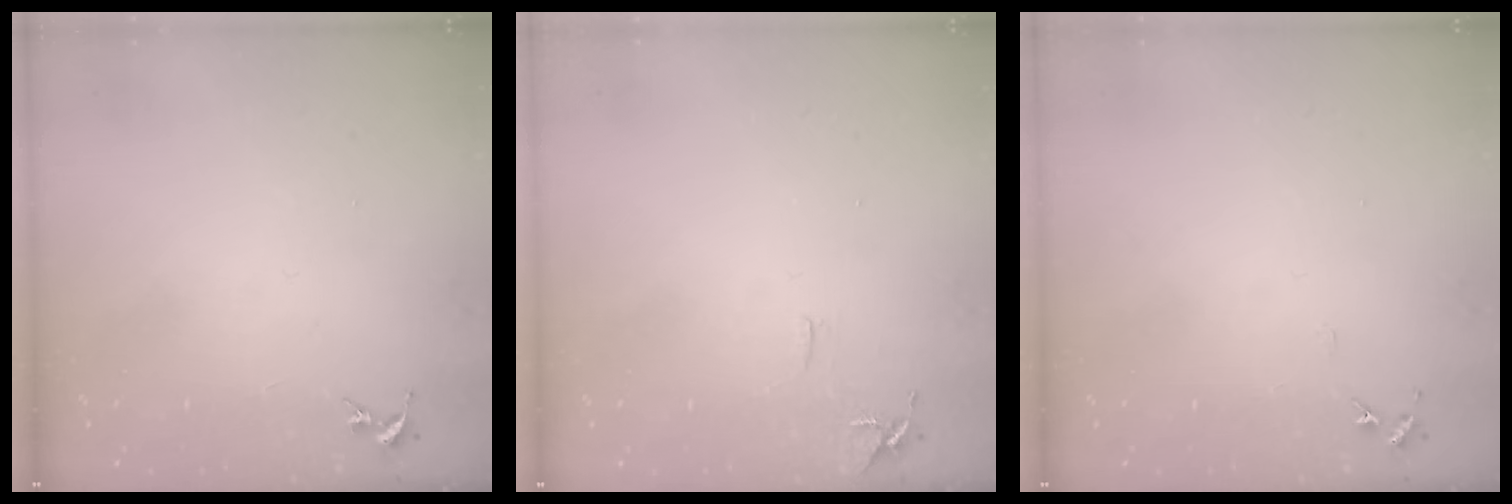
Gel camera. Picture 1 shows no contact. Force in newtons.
{"total": 6.5, "press": 6.4, "slide": 0.7}
{"total": 4.0, "press": 4.0, "slide": 0.5}